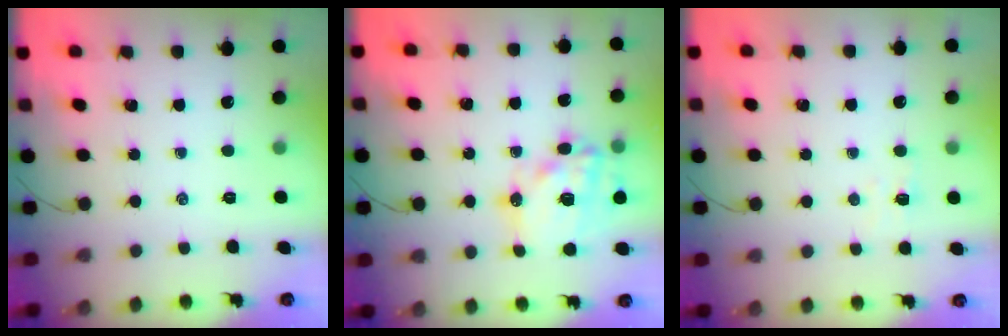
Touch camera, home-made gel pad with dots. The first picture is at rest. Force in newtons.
{"total": 17.7, "press": 17.3, "slide": 3.8}
{"total": 2.9, "press": 2.8, "slide": 0.8}